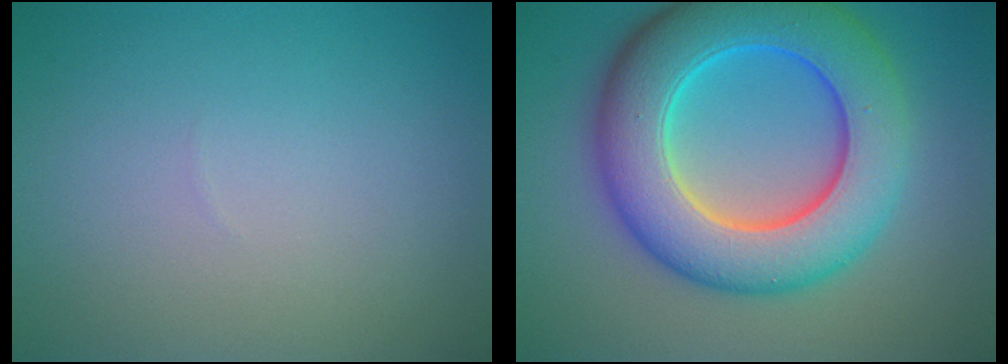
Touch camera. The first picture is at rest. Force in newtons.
{"total": 11.3, "press": 11.3, "slide": 0.1}